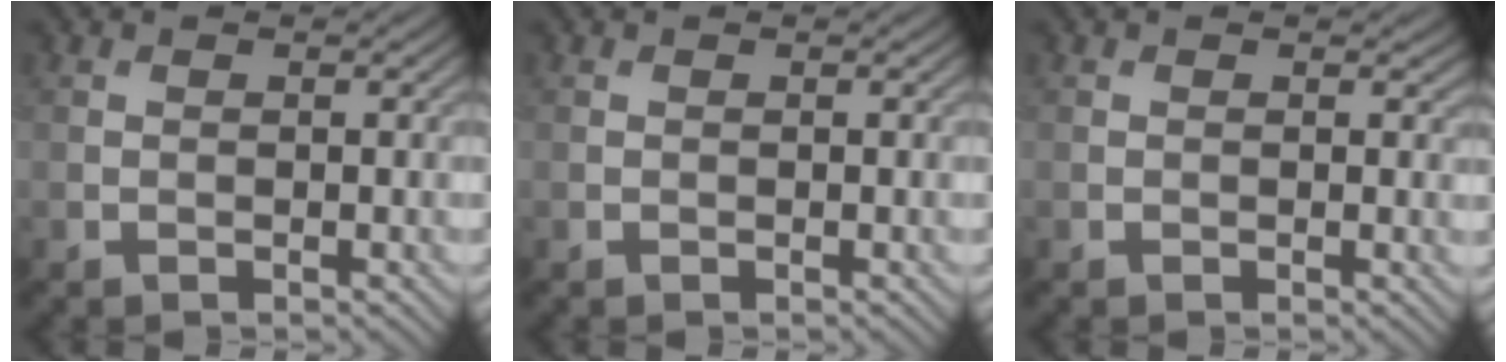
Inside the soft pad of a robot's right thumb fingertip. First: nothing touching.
{"total": 0.0}
{"total": 1.0, "force": [0.2, 0.5, 0.8], "torque": [-0.011, -0.003, 0.003]}